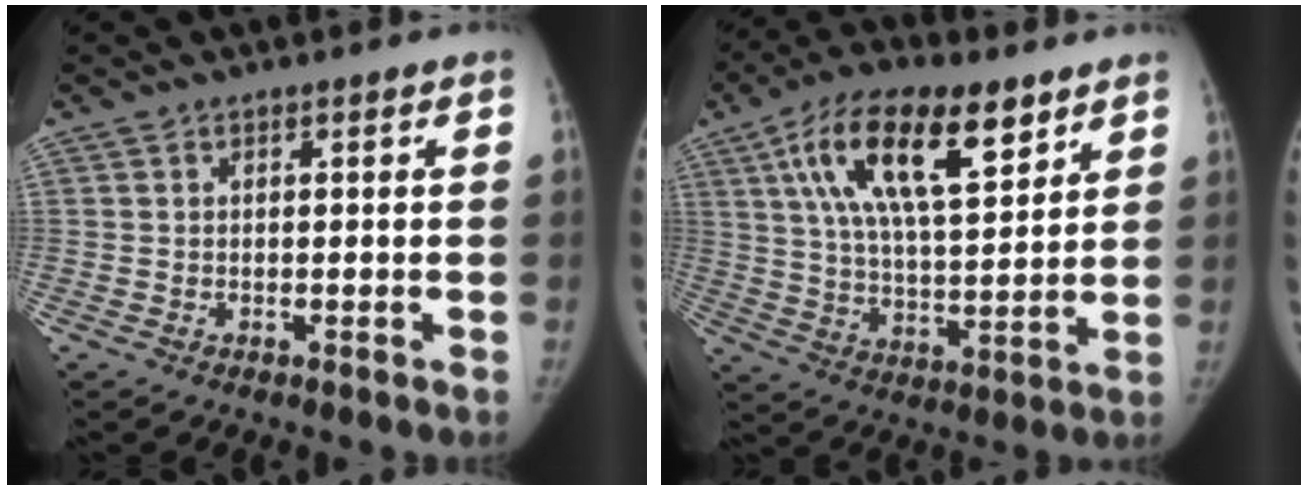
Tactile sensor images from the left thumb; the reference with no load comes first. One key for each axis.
{"total": 19.0, "fx": 9.4, "fy": 7.7, "fz": 14.6, "tx": -0.234, "ty": -0.021, "tz": 0.164}